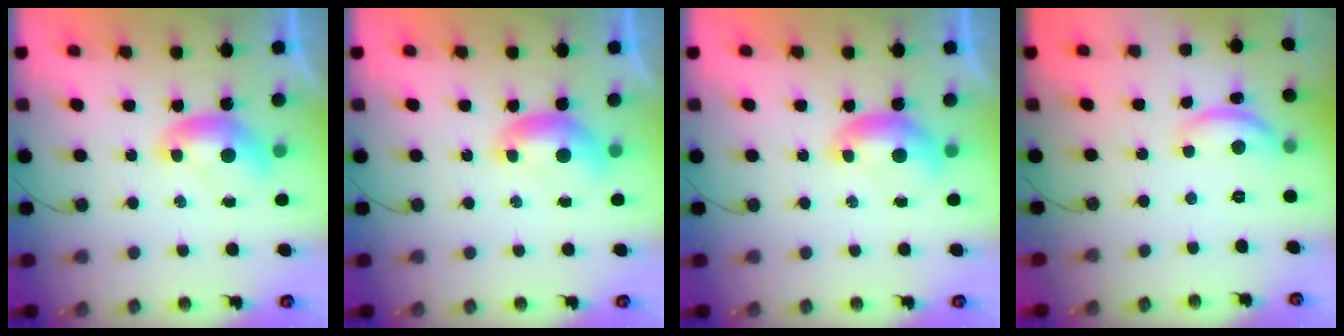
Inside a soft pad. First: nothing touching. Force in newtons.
{"total": 0.0}
{"total": 0.0}
{"total": 6.1, "press": 6.0, "slide": 0.6}